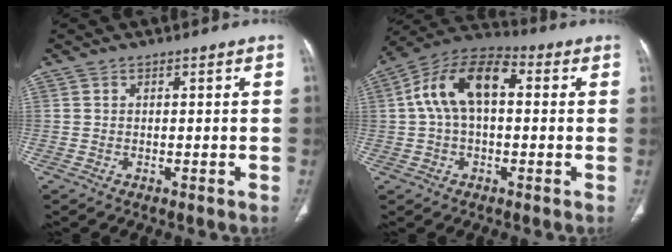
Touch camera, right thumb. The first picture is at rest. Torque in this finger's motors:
{"motor_torque": [0.24, 0.25, 0.46, -0.29, 0.22]}